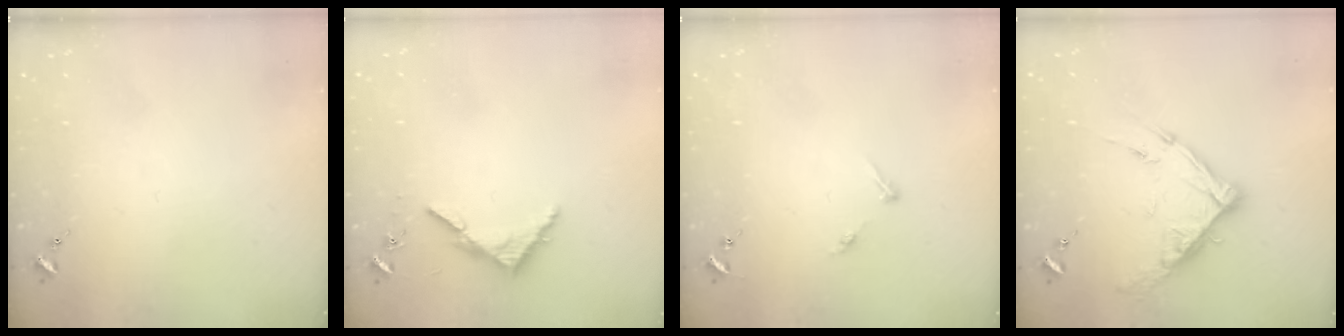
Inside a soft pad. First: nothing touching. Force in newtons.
{"total": 3.9, "press": 3.9, "slide": 0.3}
{"total": 5.2, "press": 5.2, "slide": 0.6}
{"total": 12.4, "press": 12.3, "slide": 1.0}